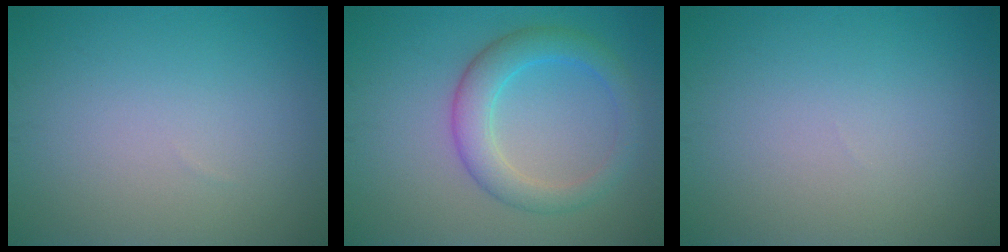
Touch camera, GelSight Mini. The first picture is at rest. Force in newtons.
{"total": 4.3, "press": 4.3, "slide": 0.1}
{"total": 0.0}